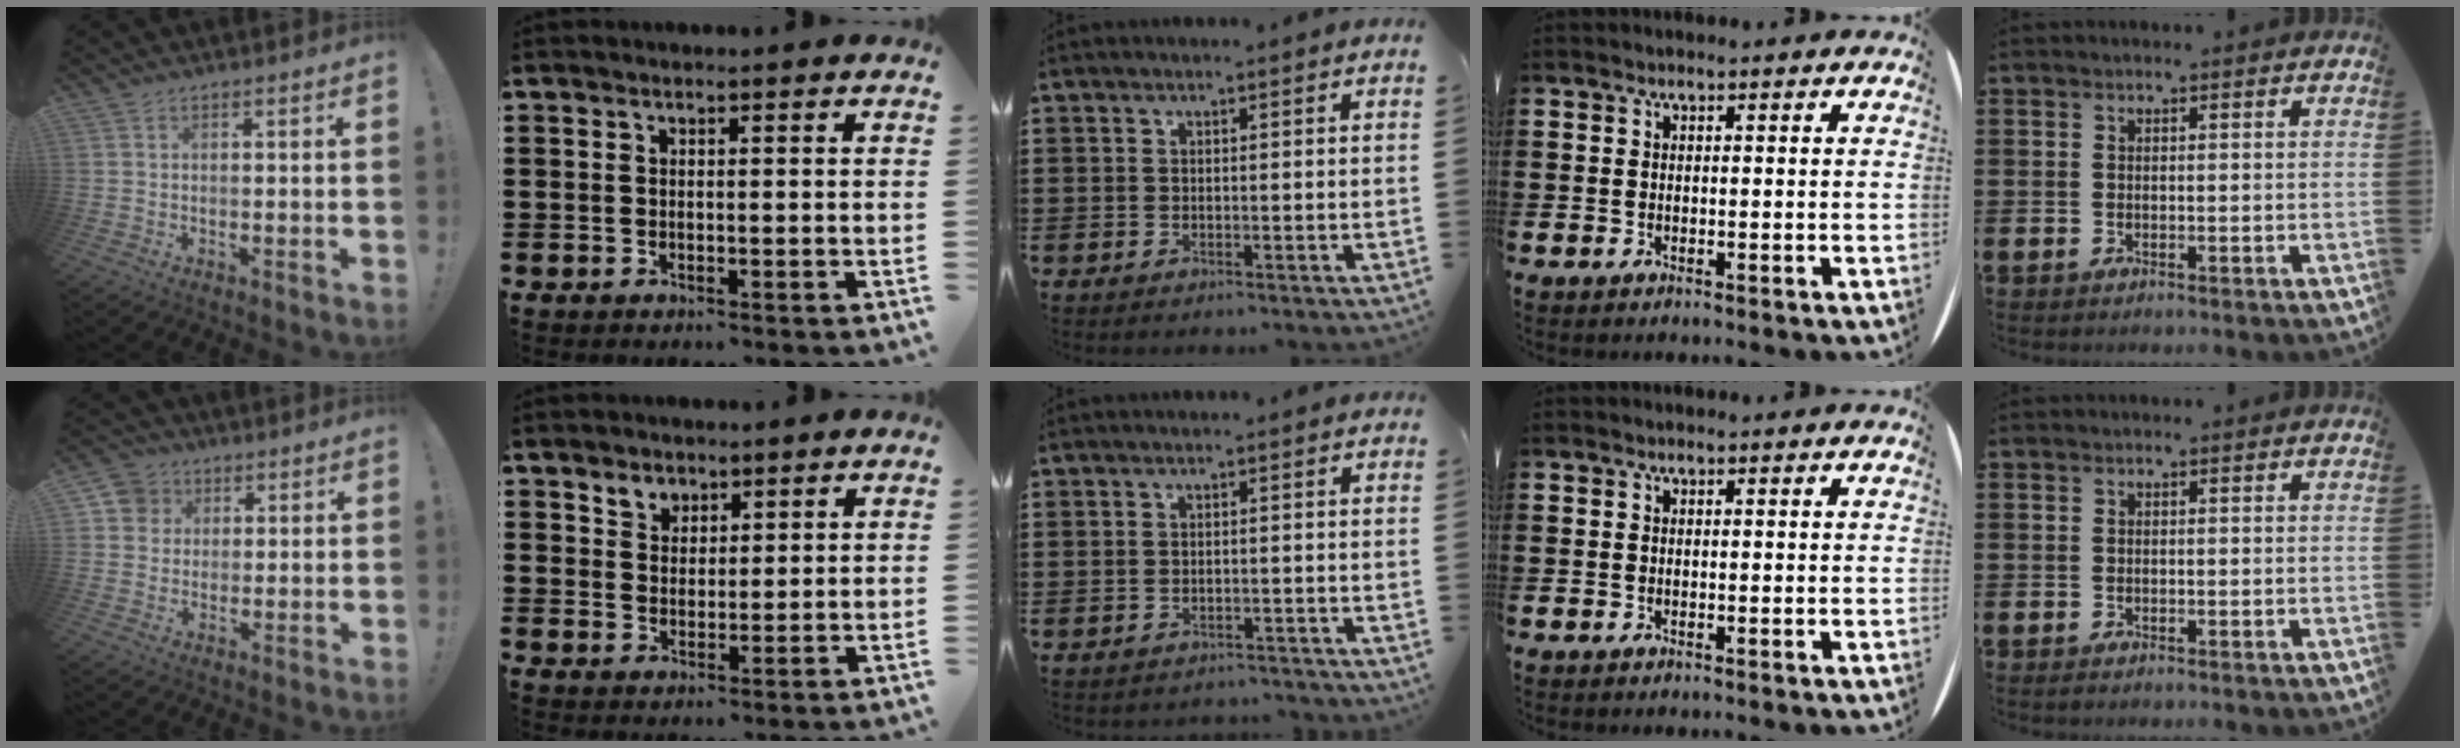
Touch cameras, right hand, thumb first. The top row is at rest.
{"thumb": {"total": 6.3, "force": [2.1, 5.8, 1.2], "torque": [-0.023, -0.003, 0.043]}, "index": {"total": 3.3, "force": [2.3, 2.3, 0.1], "torque": [-0.015, 0.010, 0.044]}, "middle": {"total": 1.4, "force": [-1.4, 0.1, 0.0], "torque": [-0.006, -0.001, -0.029]}}